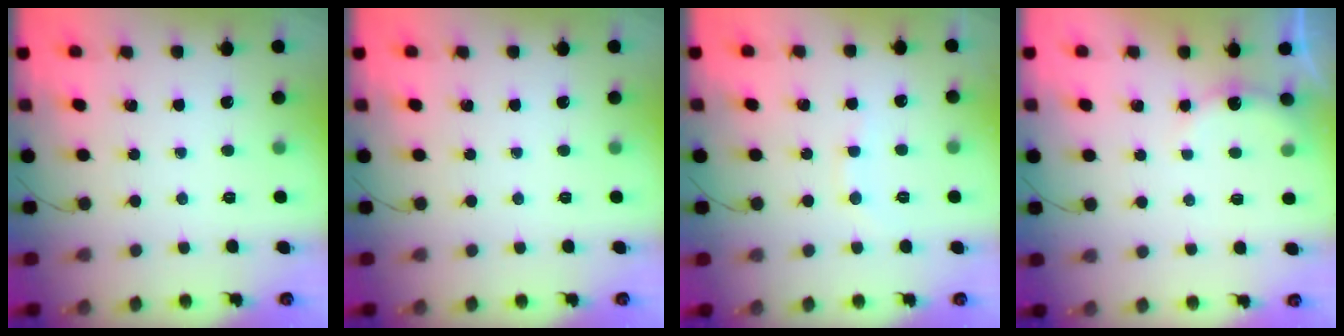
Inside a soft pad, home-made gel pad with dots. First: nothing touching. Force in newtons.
{"total": 0.0}
{"total": 6.9, "press": 6.8, "slide": 1.4}
{"total": 5.9, "press": 5.8, "slide": 1.1}